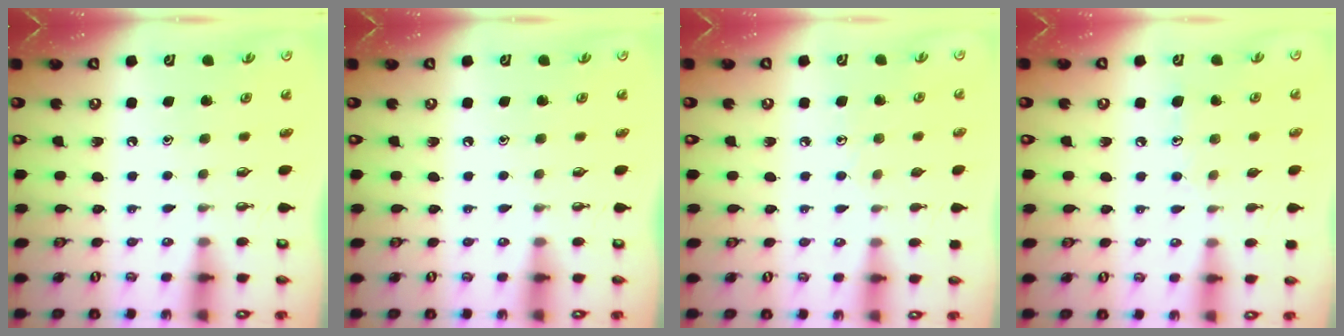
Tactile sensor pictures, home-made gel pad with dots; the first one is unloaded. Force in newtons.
{"total": 0.0}
{"total": 4.2, "press": 4.2, "slide": 0.4}
{"total": 7.0, "press": 7.0, "slide": 0.6}